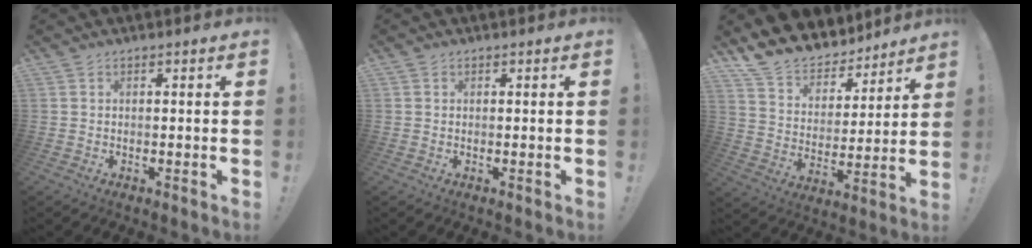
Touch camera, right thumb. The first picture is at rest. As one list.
[{"total": 0.5, "force": [0.3, 0.4, 0.0], "torque": [0.005, -0.001, 0.005]}, {"total": 12.8, "force": [11.5, 5.4, 2.1], "torque": [-0.056, -0.099, 0.212]}]